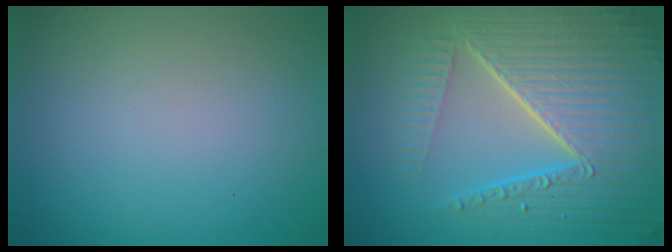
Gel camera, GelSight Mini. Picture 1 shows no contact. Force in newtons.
{"total": 10.0, "press": 6.5, "slide": 7.6}